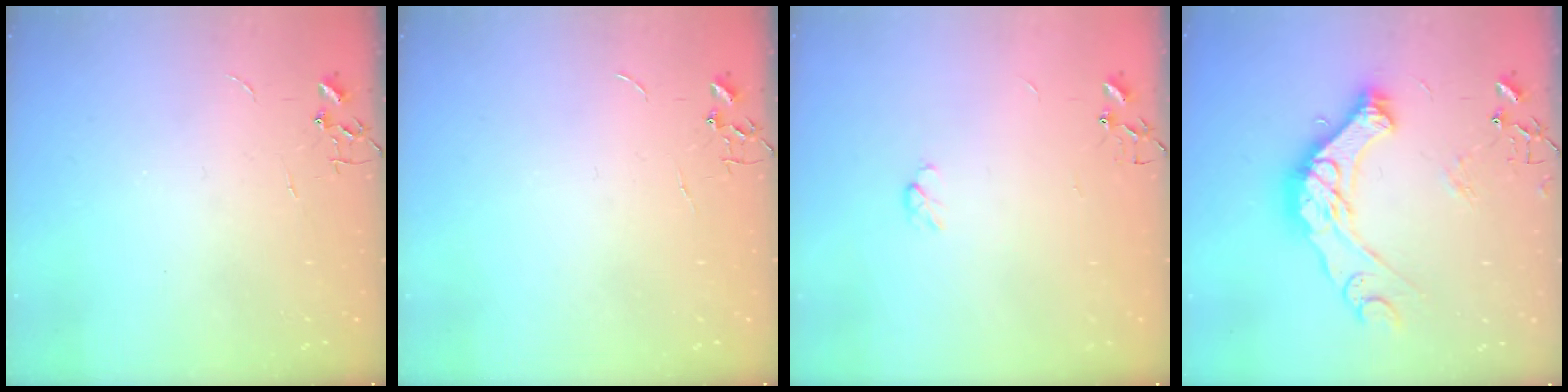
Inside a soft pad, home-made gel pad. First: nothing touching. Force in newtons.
{"total": 0.0}
{"total": 3.3, "press": 3.3, "slide": 0.6}
{"total": 19.0, "press": 18.9, "slide": 1.9}